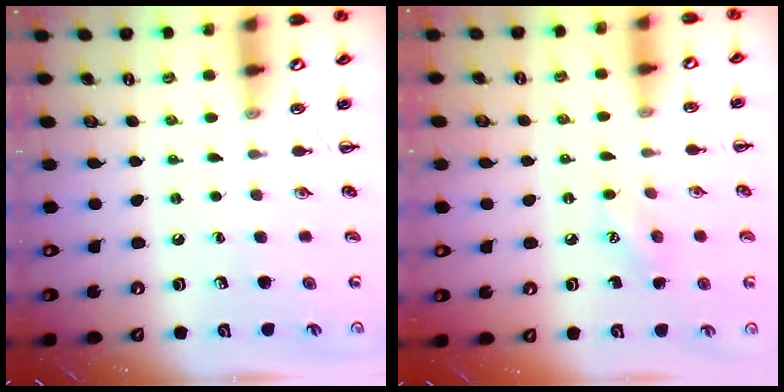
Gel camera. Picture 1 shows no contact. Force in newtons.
{"total": 5.8, "press": 5.6, "slide": 1.5}